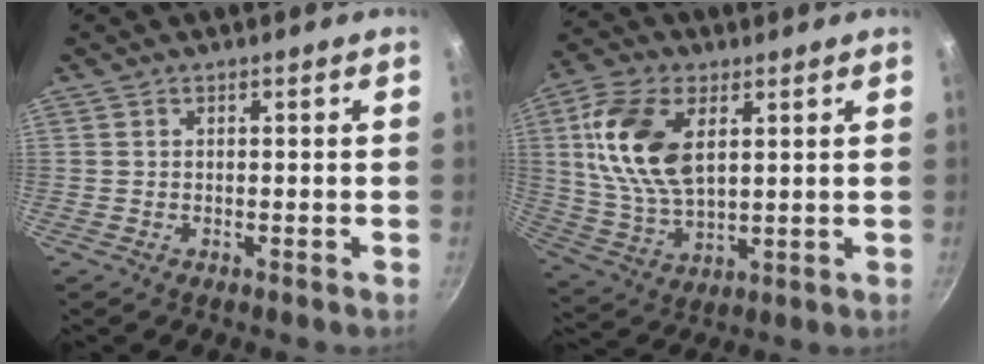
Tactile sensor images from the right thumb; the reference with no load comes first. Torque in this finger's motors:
{"motor_torque": [1.36, 2.02, 1.36, 0.25, 0.18]}